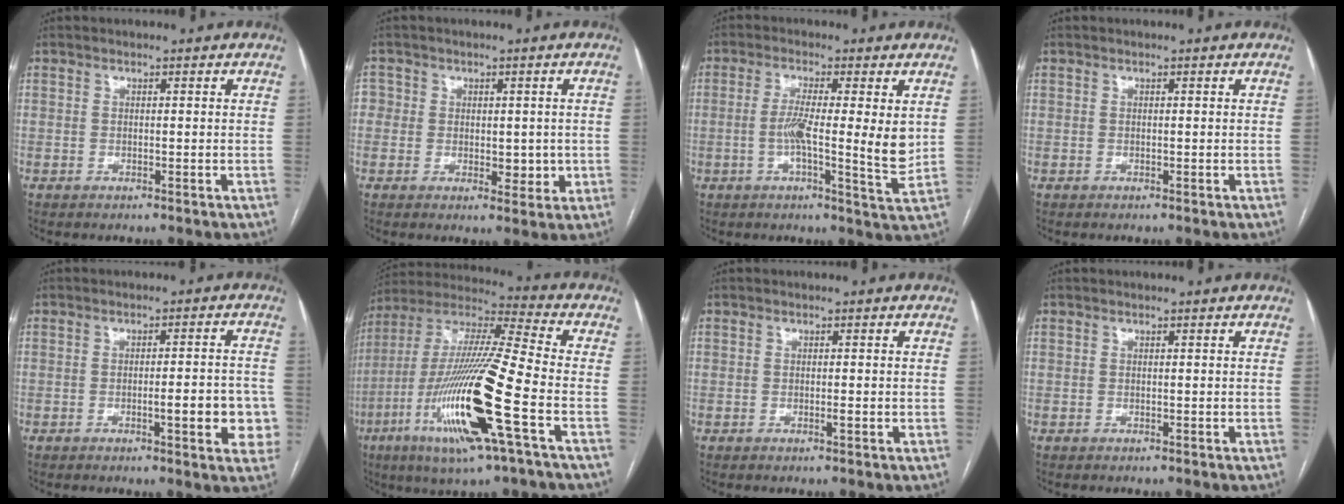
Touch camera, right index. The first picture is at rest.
{"total": 5.7, "force": [-0.4, 4.6, 3.3], "torque": [-0.032, 0.007, 0.002]}
{"total": 8.2, "force": [0.4, 0.7, 8.2], "torque": [-0.136, -0.007, 0.001]}
{"total": 0.0}
{"total": 7.6, "force": [-2.2, 1.7, 7.0], "torque": [-0.080, 0.010, -0.023]}
{"total": 22.3, "force": [-7.6, 1.1, 20.9], "torque": [-0.436, -0.029, -0.145]}
{"total": 0.8, "force": [-0.1, 0.2, 0.8], "torque": [-0.015, 0.001, 0.001]}
{"total": 0.0}